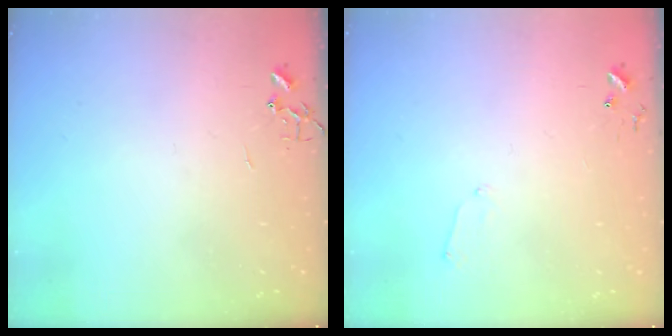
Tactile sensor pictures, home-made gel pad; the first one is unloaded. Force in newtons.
{"total": 5.1, "press": 5.0, "slide": 0.6}